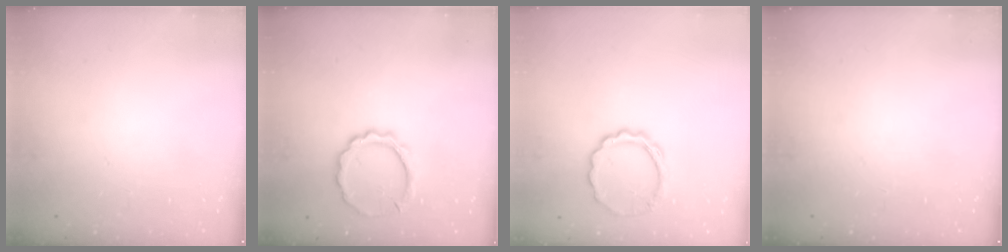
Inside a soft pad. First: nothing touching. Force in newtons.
{"total": 9.1, "press": 9.1, "slide": 0.8}
{"total": 8.2, "press": 8.1, "slide": 0.8}
{"total": 0.0}